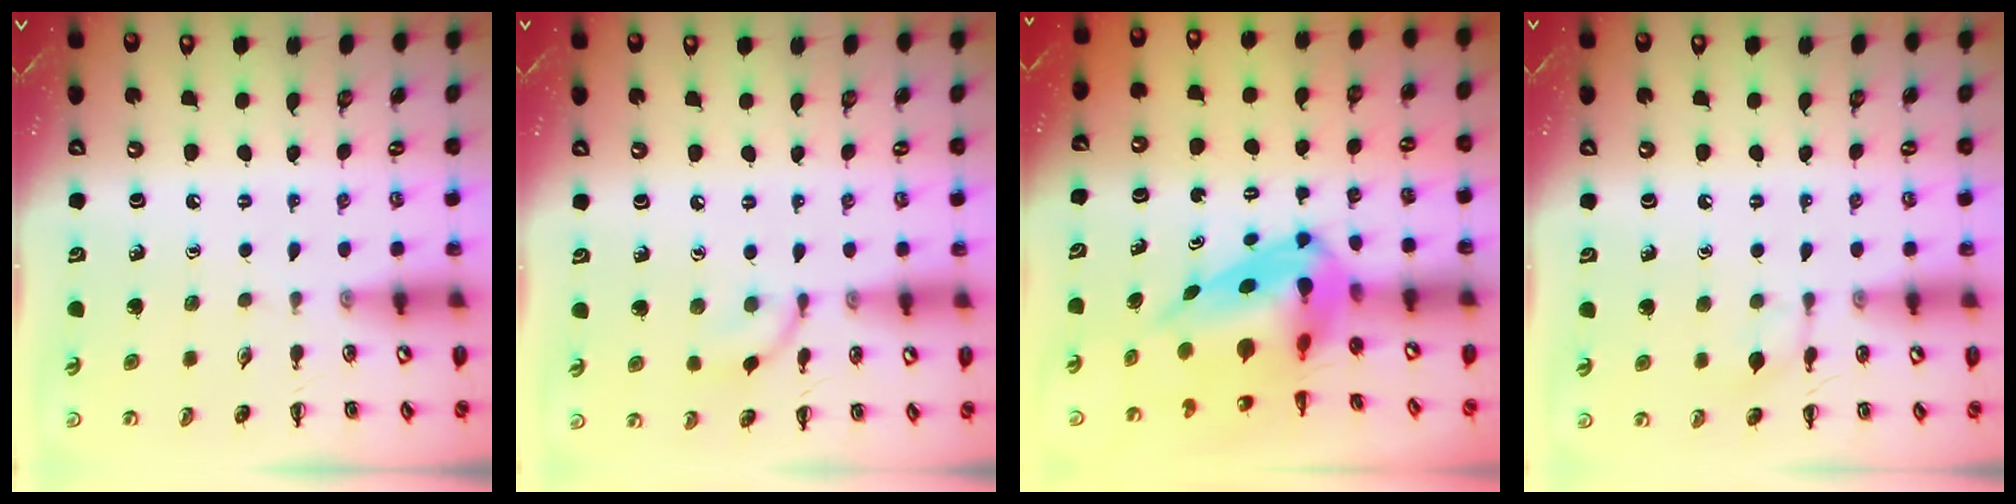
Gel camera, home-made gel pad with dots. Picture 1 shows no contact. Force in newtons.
{"total": 6.7, "press": 6.7, "slide": 0.7}
{"total": 8.8, "press": 8.3, "slide": 2.8}
{"total": 6.5, "press": 6.4, "slide": 0.7}